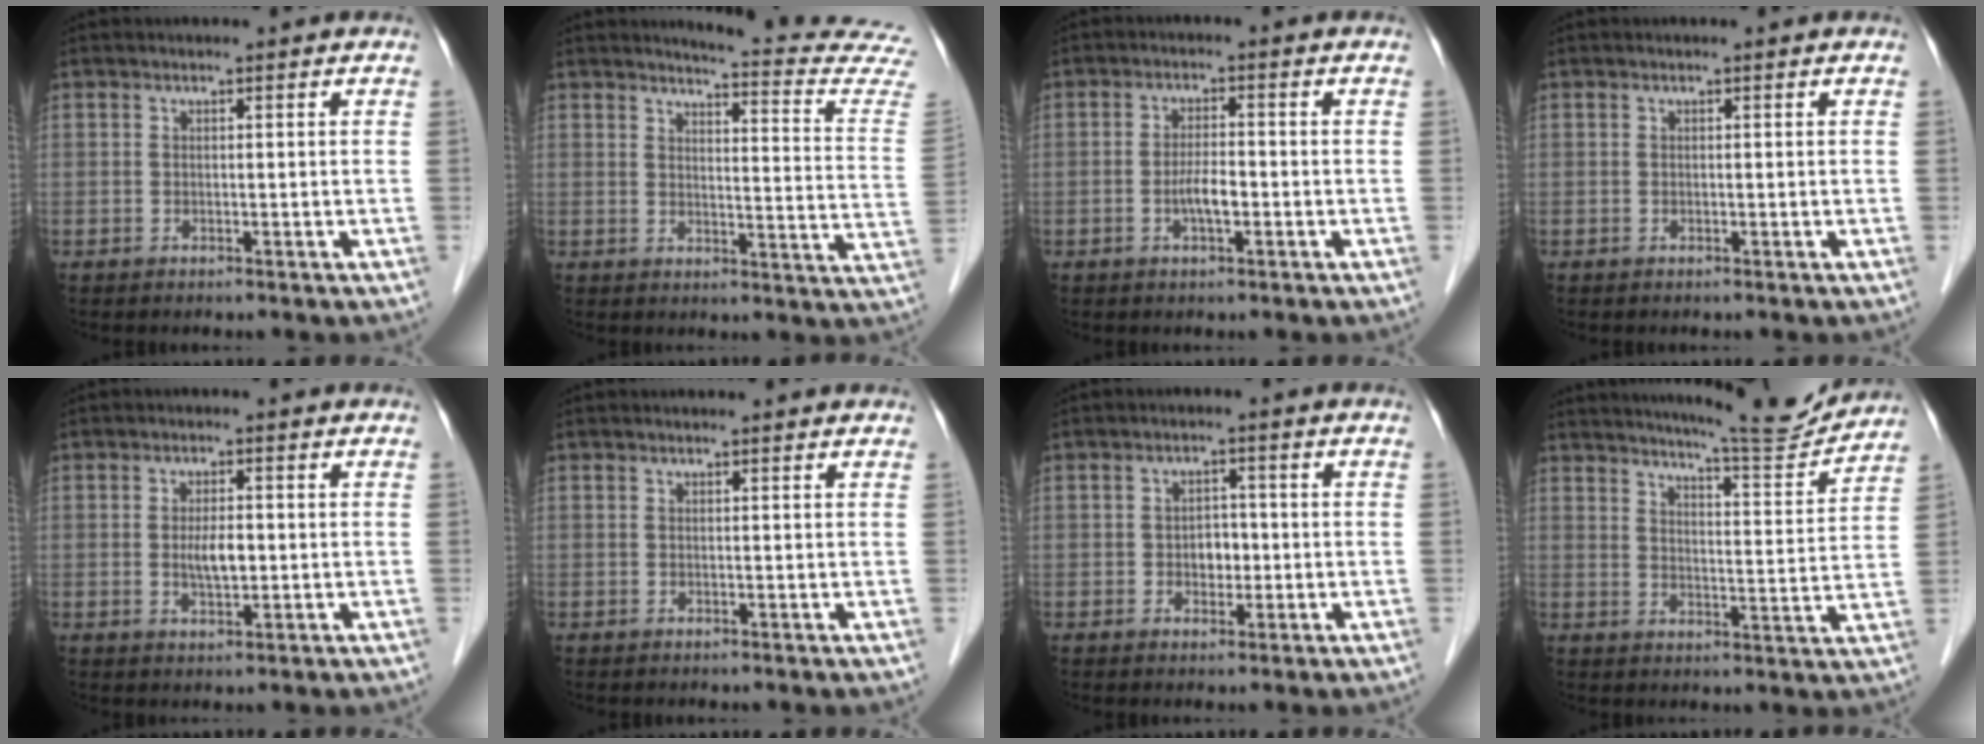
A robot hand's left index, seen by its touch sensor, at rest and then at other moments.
{"total": 15.5, "force": [15.3, -0.7, 2.7], "torque": [-0.022, -0.120, 0.147]}
{"total": 3.4, "force": [-1.1, 0.8, 3.1], "torque": [-0.061, 0.002, -0.019]}
{"total": 0.0}
{"total": 3.5, "force": [-0.2, 1.2, 3.3], "torque": [-0.064, -0.002, -0.002]}
{"total": 1.7, "force": [1.6, 0.2, 0.4], "torque": [-0.013, 0.010, 0.016]}
{"total": 3.0, "force": [-0.5, 2.1, 2.1], "torque": [-0.029, 0.007, -0.006]}
{"total": 12.7, "force": [12.1, 0.0, 3.6], "torque": [-0.054, -0.020, 0.161]}